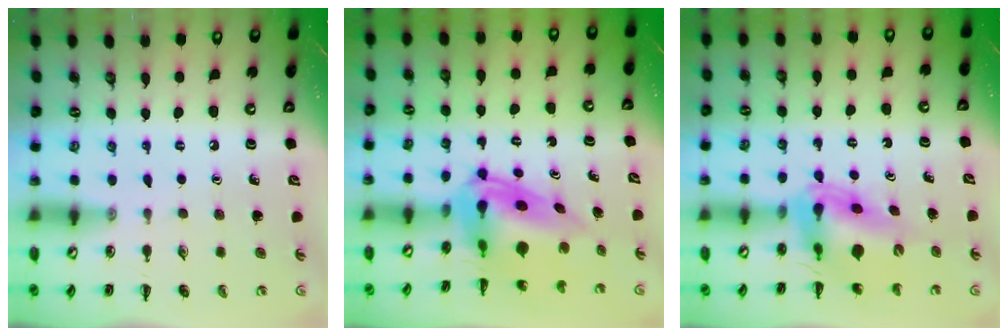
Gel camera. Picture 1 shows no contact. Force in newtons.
{"total": 9.3, "press": 8.9, "slide": 2.6}
{"total": 12.6, "press": 12.0, "slide": 3.8}